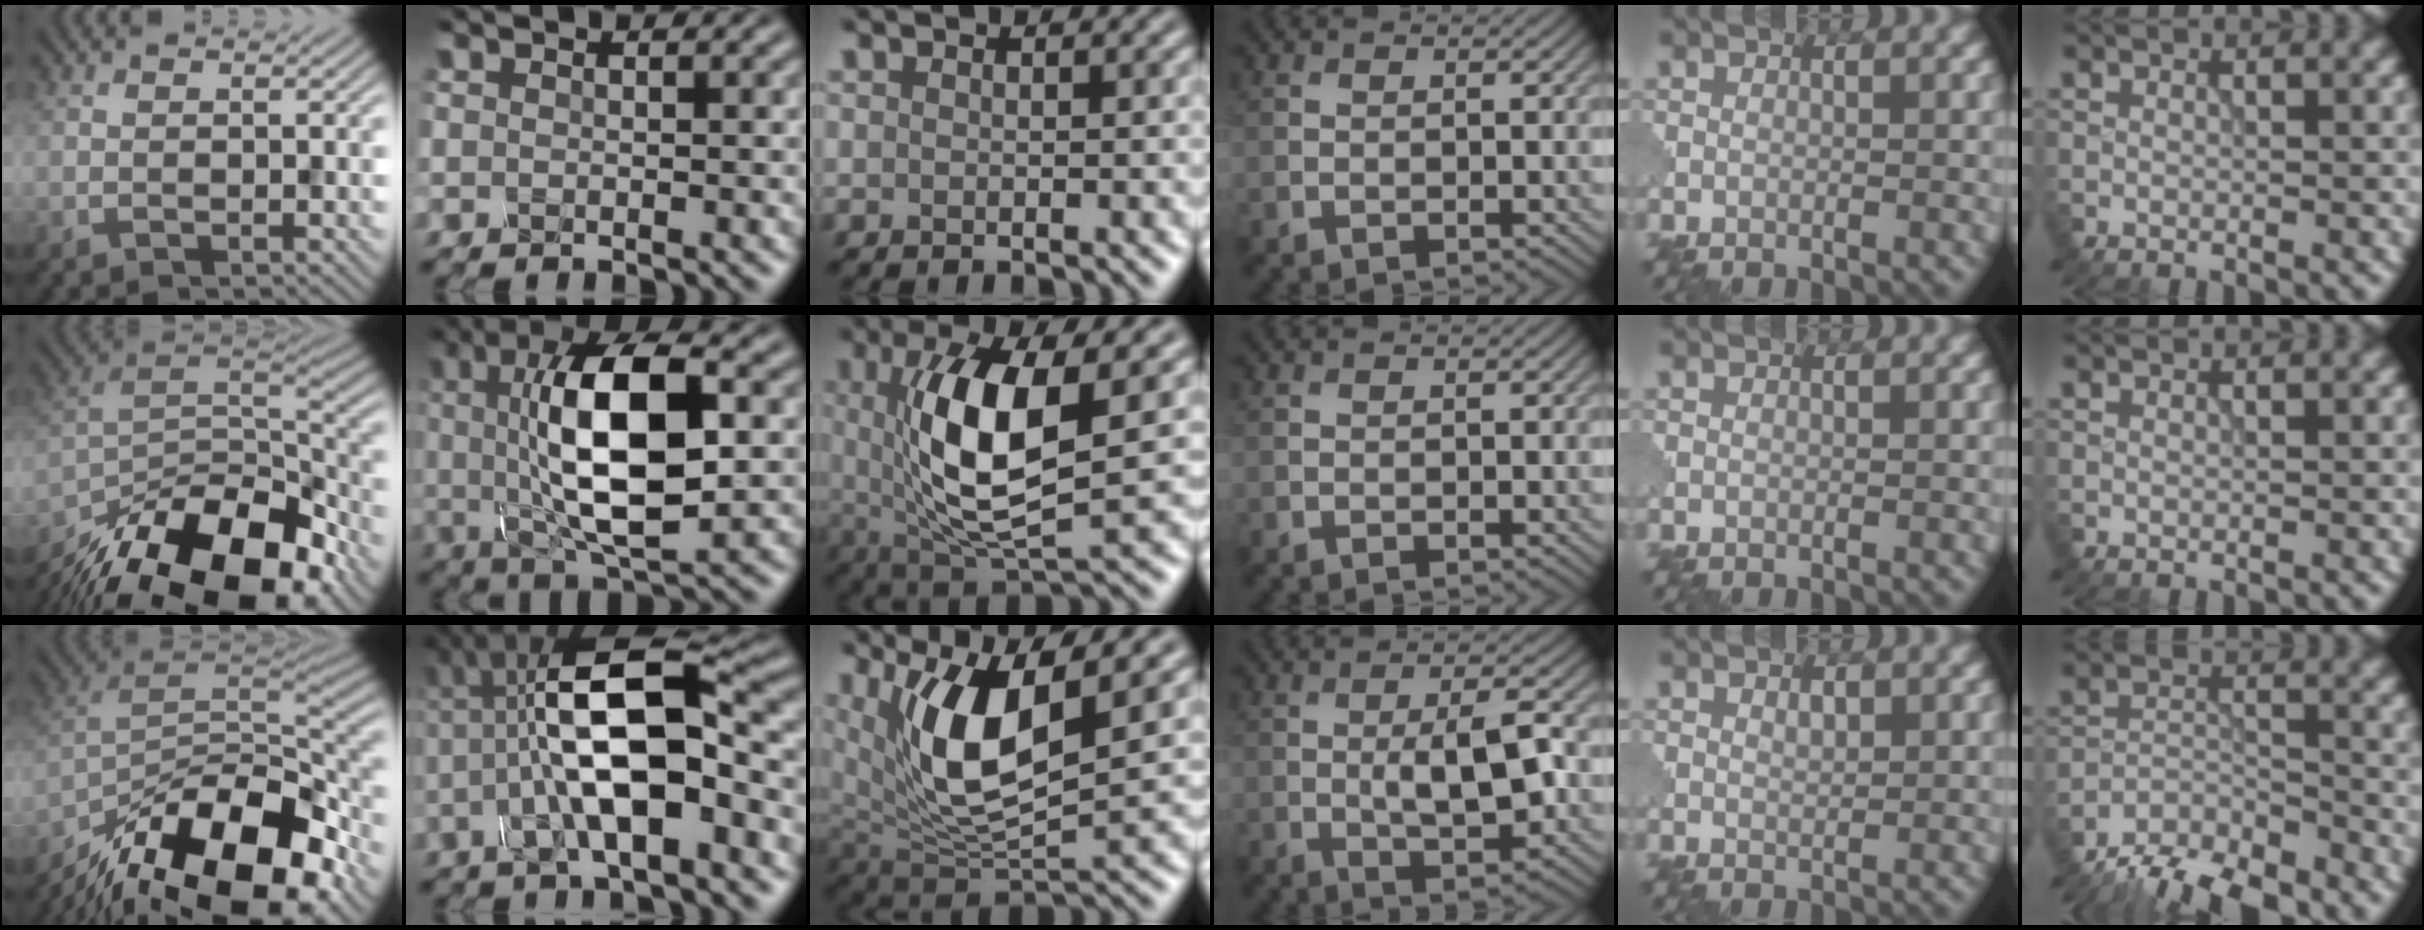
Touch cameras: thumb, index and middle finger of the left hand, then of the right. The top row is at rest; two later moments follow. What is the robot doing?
{"motion": "disassemble", "object": "glue stick"}